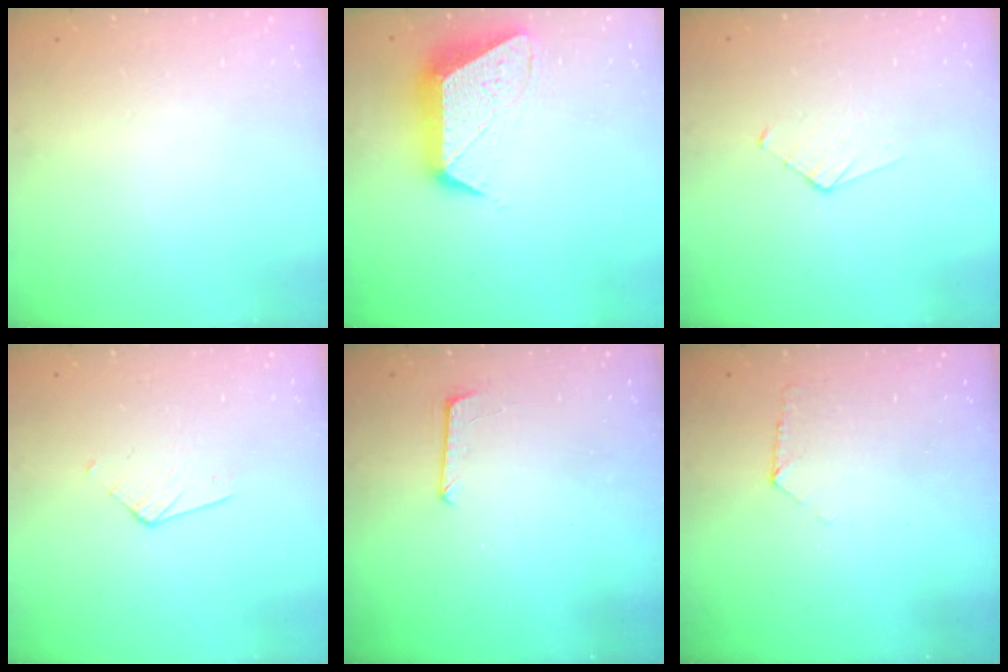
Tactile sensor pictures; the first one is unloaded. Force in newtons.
{"total": 14.0, "press": 14.0, "slide": 0.6}
{"total": 3.9, "press": 3.9, "slide": 0.3}
{"total": 3.6, "press": 3.5, "slide": 0.3}
{"total": 5.9, "press": 5.9, "slide": 0.4}
{"total": 6.0, "press": 6.0, "slide": 0.5}